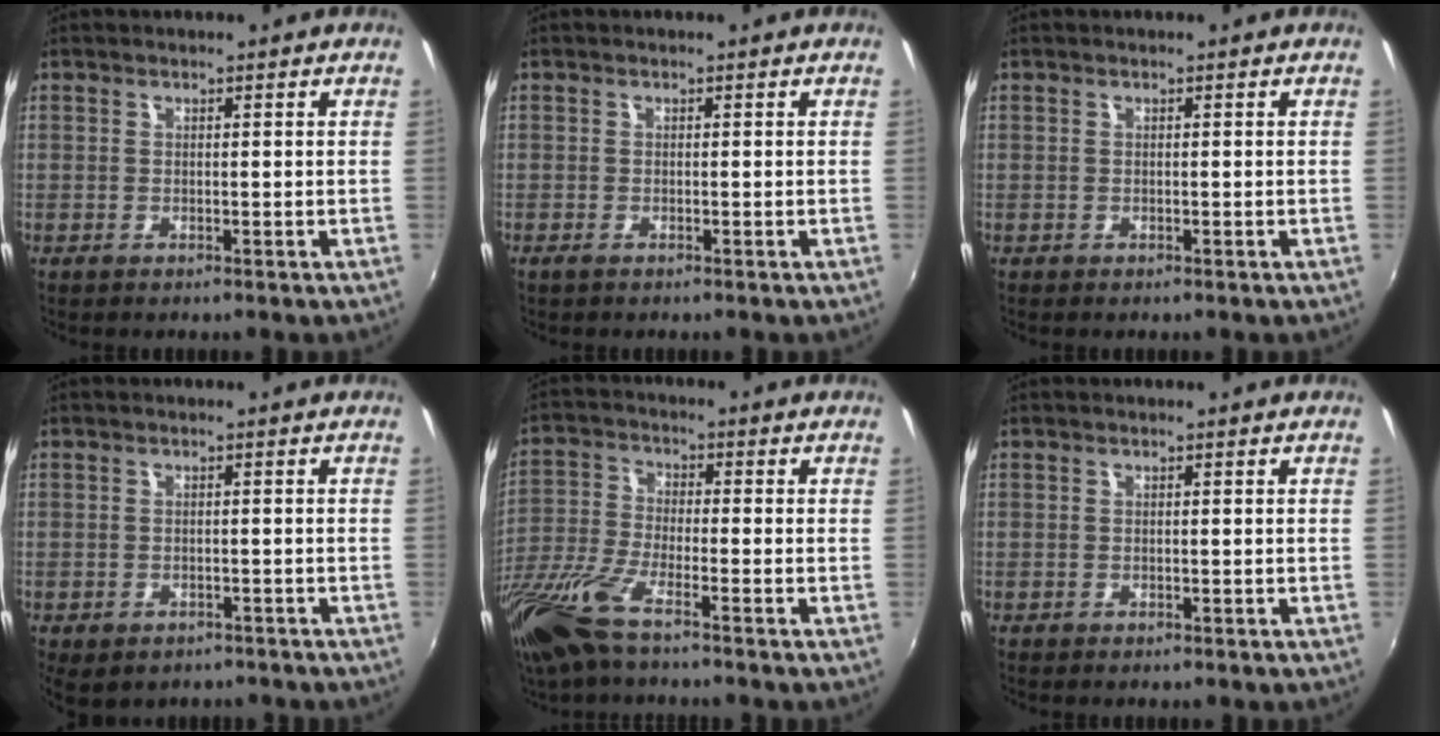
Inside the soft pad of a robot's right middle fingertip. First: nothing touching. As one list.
[{"total": 1.0, "force": [-0.7, 0.4, 0.5], "torque": [-0.011, -0.003, -0.014]}, {"total": 0.0}, {"total": 5.6, "force": [-3.6, 3.3, 2.8], "torque": [-0.062, -0.027, -0.041]}, {"total": 13.0, "force": [-9.2, 2.6, 8.8], "torque": [-0.199, -0.035, -0.185]}, {"total": 0.0}]